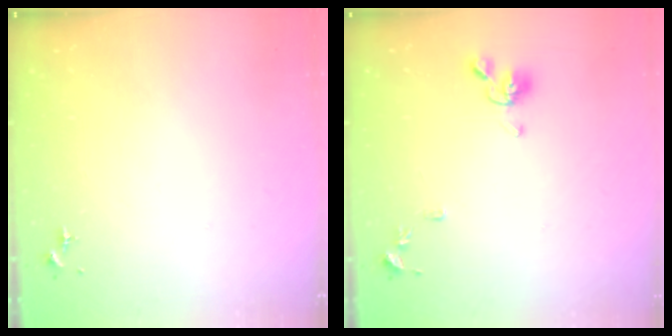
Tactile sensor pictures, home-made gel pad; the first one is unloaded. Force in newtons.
{"total": 9.4, "press": 9.4, "slide": 1.0}